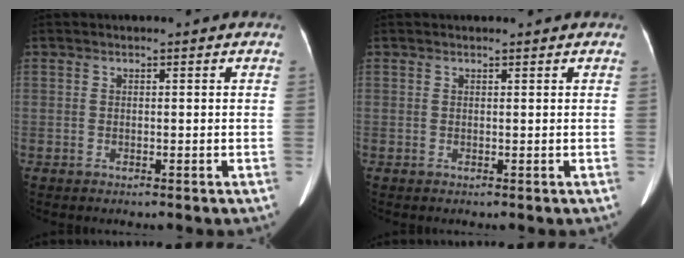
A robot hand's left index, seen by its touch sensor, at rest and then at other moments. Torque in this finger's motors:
{"motor_torque": [-0.07, -0.05, 0.01, -0.01]}